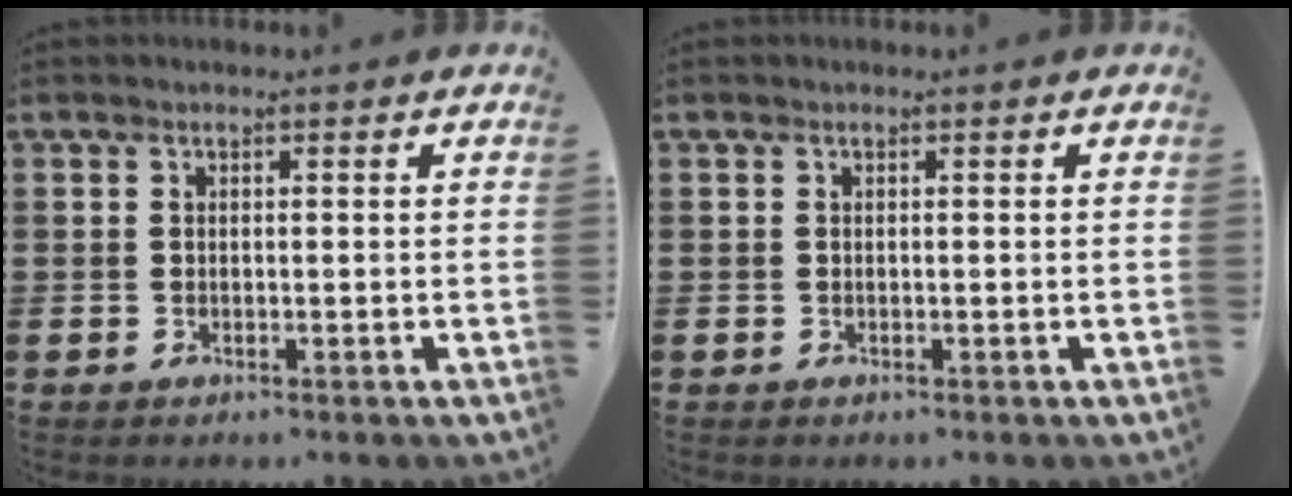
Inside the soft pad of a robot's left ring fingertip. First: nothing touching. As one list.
[{"total": 0.0}]